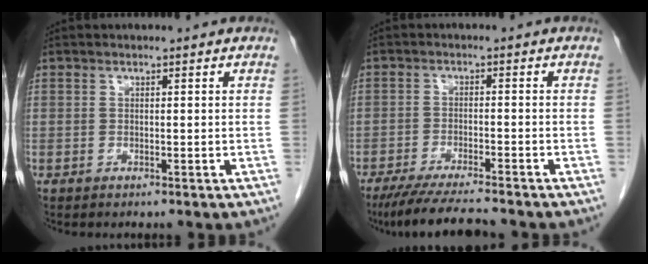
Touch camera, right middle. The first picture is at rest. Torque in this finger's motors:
{"motor_torque": [0.16, -0.15, 0.07, 0.06]}